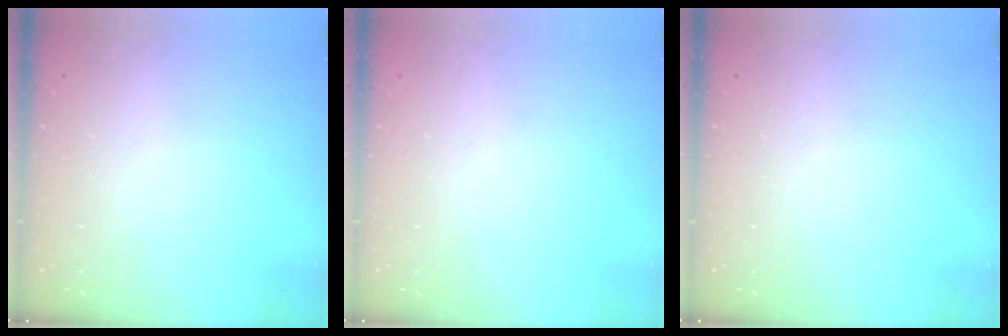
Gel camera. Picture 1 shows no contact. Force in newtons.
{"total": 0.0}
{"total": 5.0, "press": 5.0, "slide": 0.5}